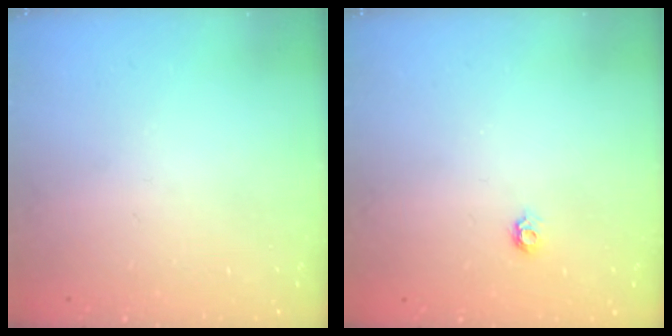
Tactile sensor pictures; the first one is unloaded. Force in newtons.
{"total": 4.6, "press": 4.6, "slide": 0.7}